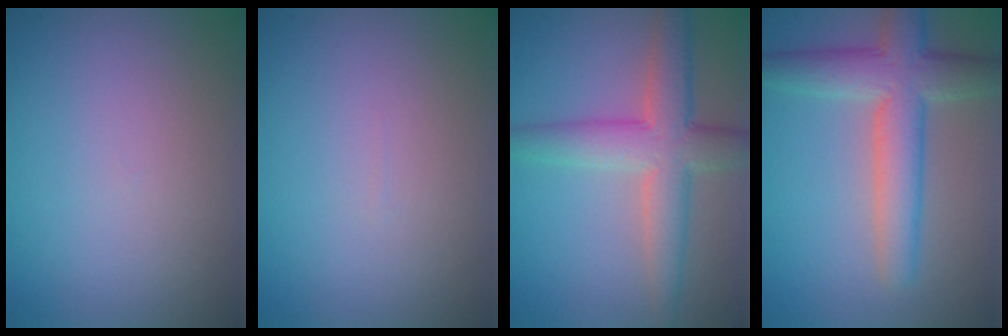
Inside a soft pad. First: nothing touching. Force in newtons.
{"total": 0.0}
{"total": 5.7, "press": 5.7, "slide": 0.2}
{"total": 6.1, "press": 6.1, "slide": 0.3}